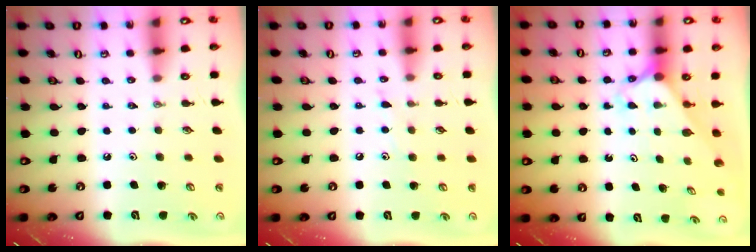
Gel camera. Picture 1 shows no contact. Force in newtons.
{"total": 4.6, "press": 4.6, "slide": 0.3}
{"total": 2.4, "press": 2.4, "slide": 0.2}